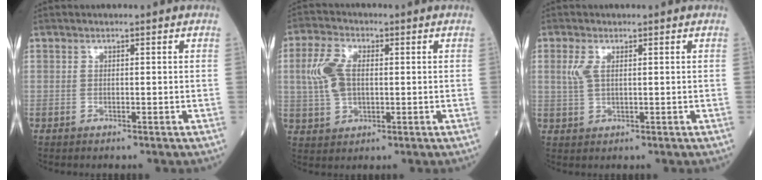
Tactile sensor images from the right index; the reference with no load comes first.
{"total": 7.1, "force": [0.8, 4.0, 5.8], "torque": [-0.142, 0.014, 0.016]}
{"total": 2.6, "force": [0.8, 1.1, 2.2], "torque": [-0.059, 0.005, 0.019]}